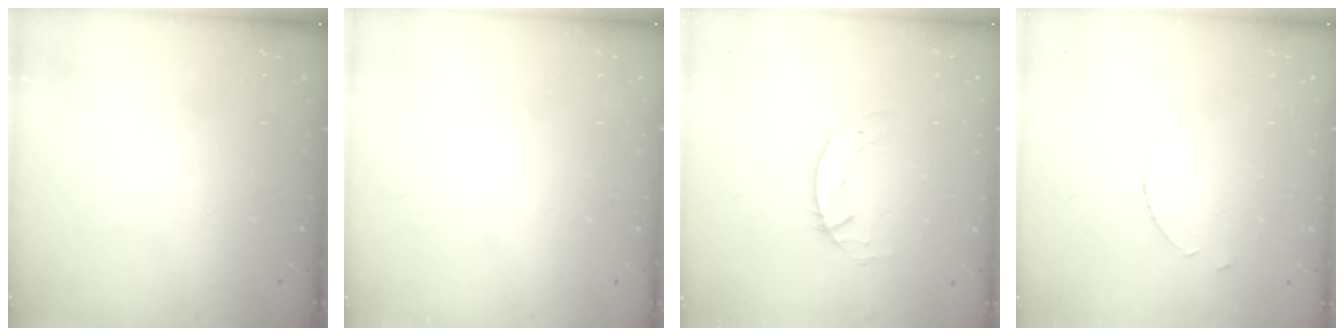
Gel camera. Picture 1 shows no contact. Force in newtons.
{"total": 0.0}
{"total": 3.4, "press": 3.4, "slide": 0.3}
{"total": 3.0, "press": 2.9, "slide": 0.4}